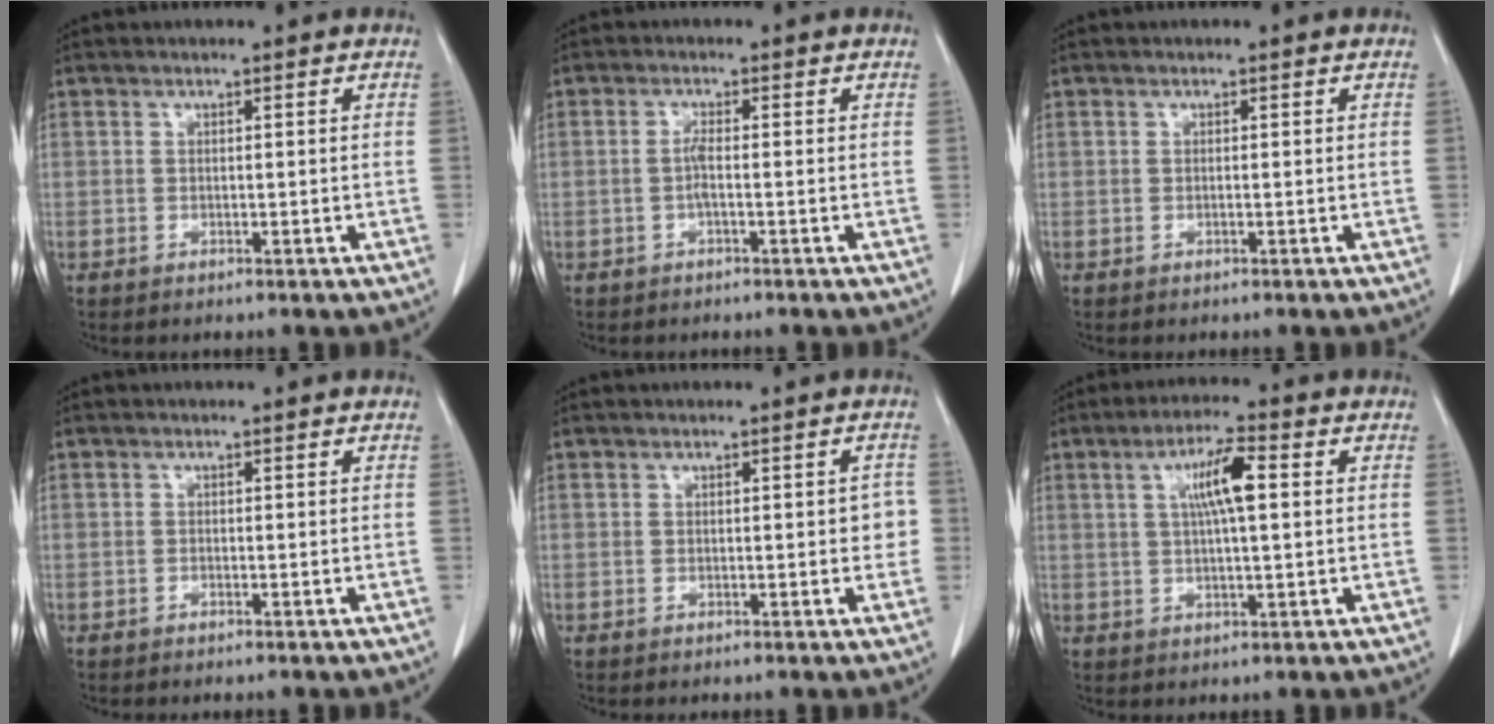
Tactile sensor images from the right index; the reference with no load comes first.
{"total": 1.7, "force": [-0.4, 0.0, 1.6], "torque": [-0.032, 0.002, -0.010]}
{"total": 0.0}
{"total": 0.0}
{"total": 2.3, "force": [-0.1, 1.0, 2.0], "torque": [-0.011, 0.004, -0.004]}
{"total": 6.7, "force": [1.6, 0.8, 6.4], "torque": [-0.116, 0.011, 0.027]}